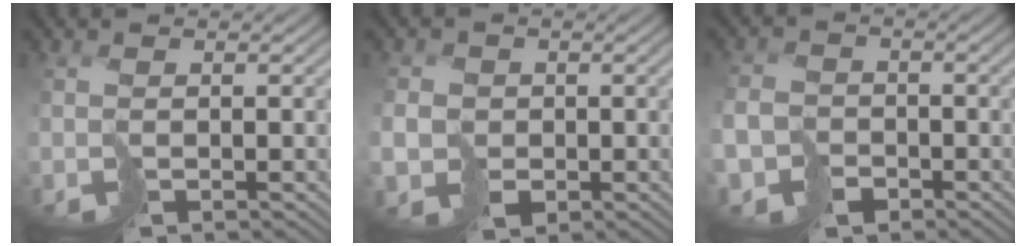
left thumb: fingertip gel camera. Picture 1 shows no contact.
{"total": 4.1, "force": [-0.6, 3.8, 1.4], "torque": [-0.026, -0.011, -0.029]}
{"total": 5.2, "force": [-3.1, 3.7, 1.9], "torque": [-0.041, -0.011, -0.064]}